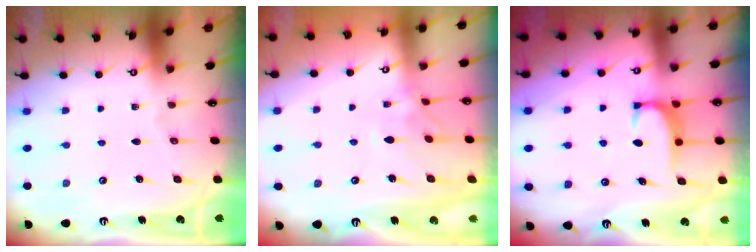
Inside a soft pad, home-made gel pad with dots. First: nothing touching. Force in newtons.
{"total": 1.7, "press": 1.4, "slide": 1.0}
{"total": 1.6, "press": 1.6, "slide": 0.5}